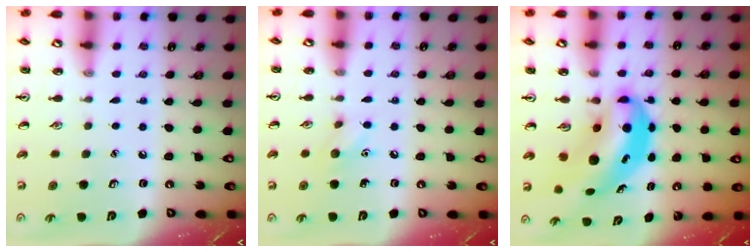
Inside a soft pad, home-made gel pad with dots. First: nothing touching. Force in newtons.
{"total": 5.1, "press": 4.9, "slide": 1.3}
{"total": 8.0, "press": 7.7, "slide": 2.2}